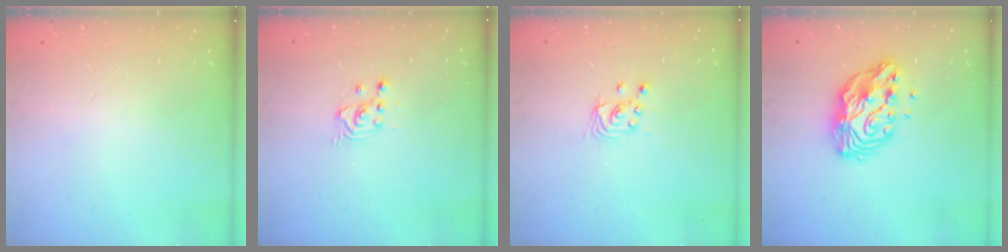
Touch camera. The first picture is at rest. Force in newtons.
{"total": 2.5, "press": 2.5, "slide": 0.3}
{"total": 2.8, "press": 2.8, "slide": 0.2}
{"total": 11.3, "press": 11.3, "slide": 1.0}